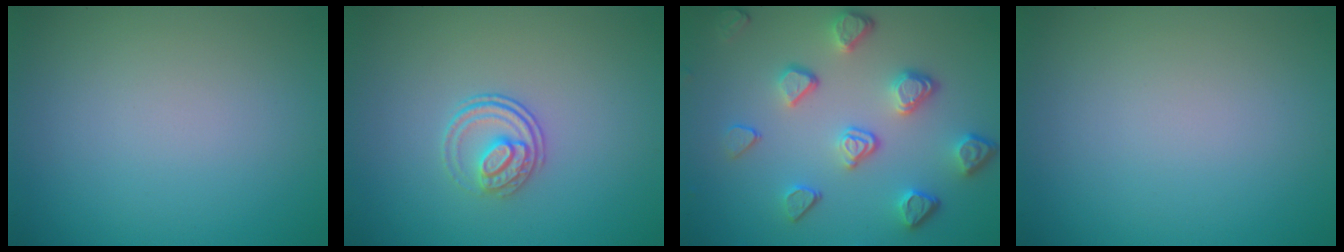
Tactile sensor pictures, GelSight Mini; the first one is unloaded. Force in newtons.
{"total": 2.3, "press": 1.7, "slide": 1.5}
{"total": 5.0, "press": 3.7, "slide": 3.3}
{"total": 0.0}